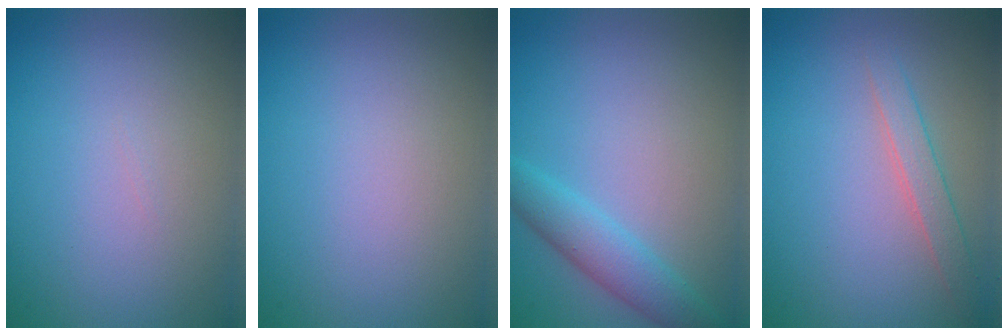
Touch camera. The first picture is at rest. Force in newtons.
{"total": 0.0}
{"total": 3.1, "press": 3.1, "slide": 0.1}
{"total": 2.0, "press": 2.0, "slide": 0.0}